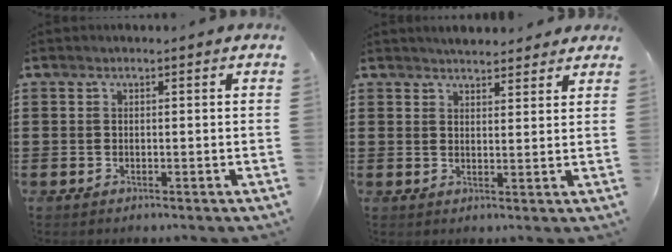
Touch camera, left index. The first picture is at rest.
{"total": 3.0, "force": [2.9, 0.5, 0.5], "torque": [-0.016, -0.003, 0.054]}